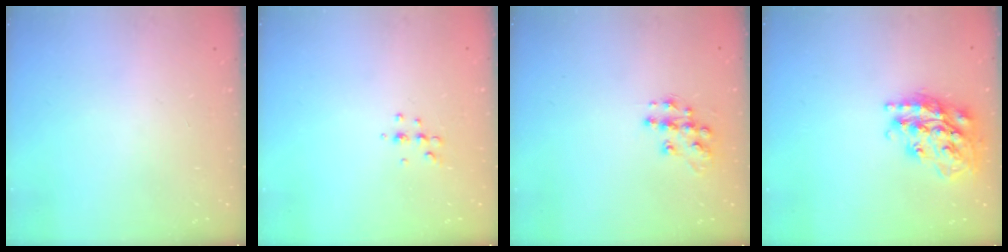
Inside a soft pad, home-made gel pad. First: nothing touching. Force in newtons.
{"total": 4.5, "press": 4.3, "slide": 1.2}
{"total": 11.4, "press": 11.4, "slide": 0.8}
{"total": 21.4, "press": 21.4, "slide": 1.6}